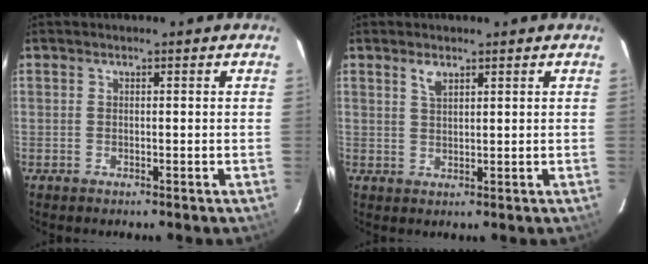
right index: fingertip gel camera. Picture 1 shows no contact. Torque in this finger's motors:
{"motor_torque": [0.06, -0.01, 0.03, 0.03]}